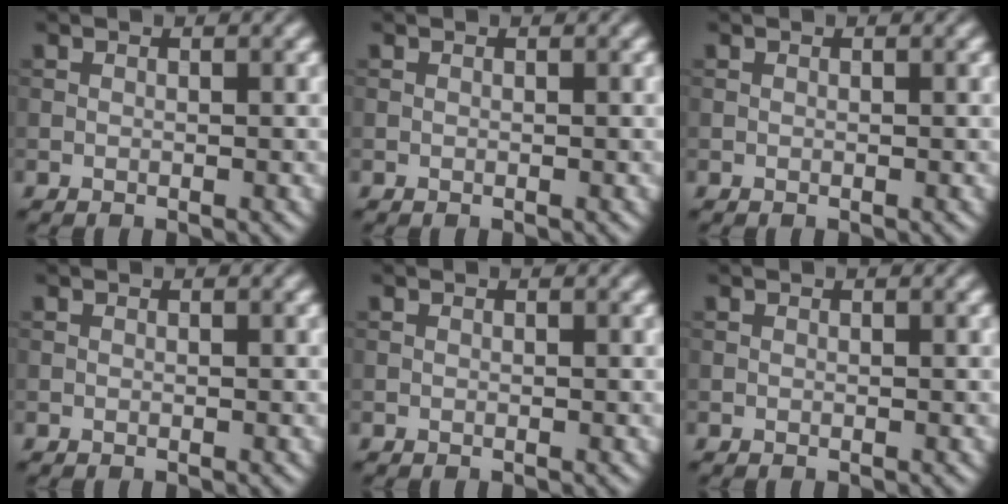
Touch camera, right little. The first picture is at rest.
{"total": 0.0}
{"total": 0.0}
{"total": 0.0}
{"total": 0.0}
{"total": 0.0}